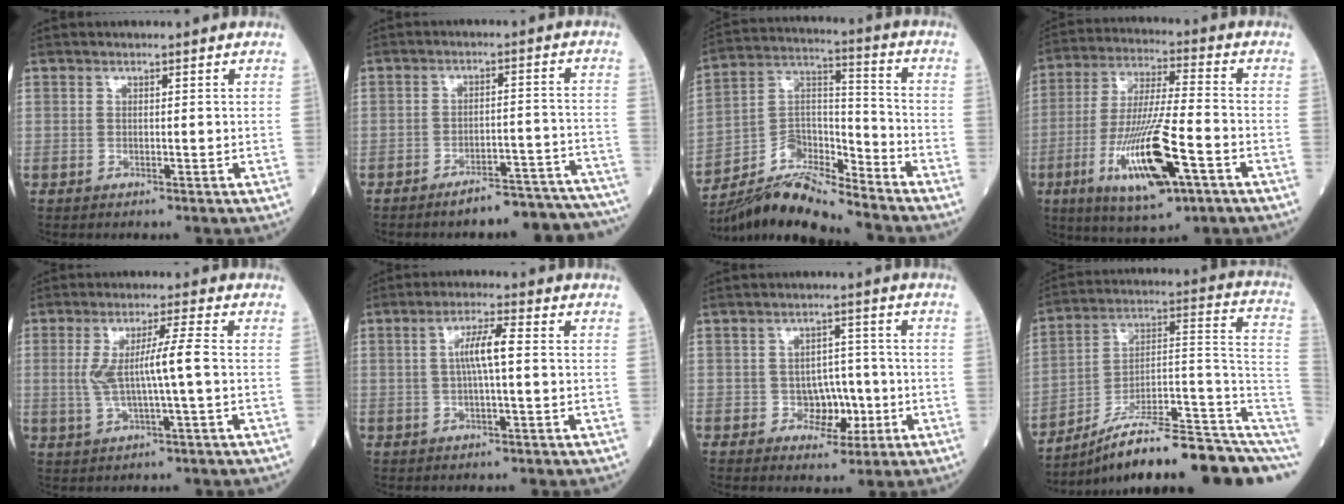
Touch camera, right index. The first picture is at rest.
{"total": 13.4, "force": [-12.7, 1.9, 4.0], "torque": [-0.009, 0.038, -0.156]}
{"total": 12.6, "force": [-11.7, 1.7, 4.4], "torque": [-0.078, 0.023, -0.216]}
{"total": 16.1, "force": [-6.2, 2.5, 14.7], "torque": [-0.290, -0.022, -0.102]}
{"total": 6.9, "force": [0.0, -0.2, 6.8], "torque": [-0.138, 0.005, 0.004]}
{"total": 5.0, "force": [0.4, 0.3, 5.0], "torque": [-0.093, 0.010, 0.005]}
{"total": 4.9, "force": [-1.4, 3.6, 3.0], "torque": [-0.035, 0.010, -0.017]}
{"total": 22.0, "force": [-15.7, 3.3, 15.0], "torque": [-0.141, 0.050, -0.237]}